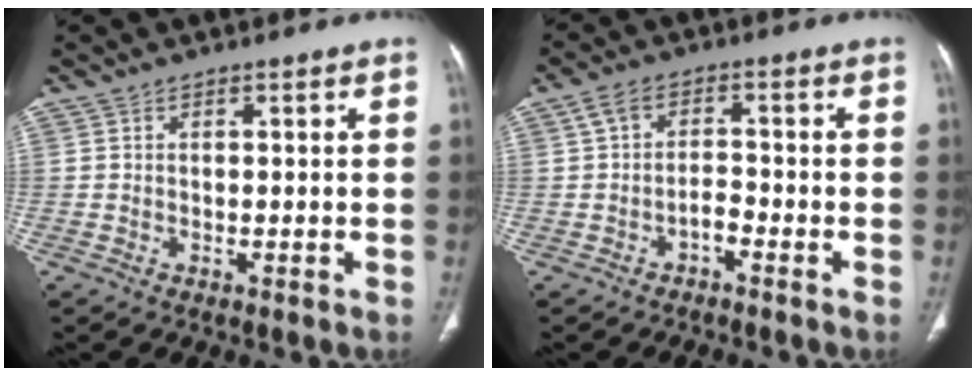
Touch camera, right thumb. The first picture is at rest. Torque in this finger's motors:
{"motor_torque": [0.32, 0.22, 0.16, -0.36, 0.00]}